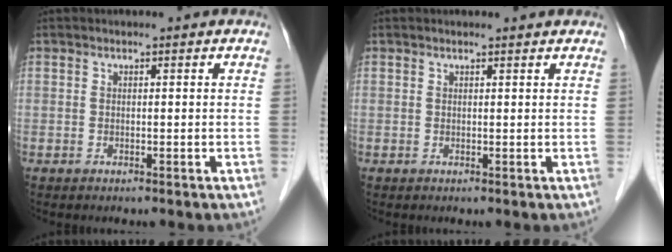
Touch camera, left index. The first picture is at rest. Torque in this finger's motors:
{"motor_torque": [0.21, -0.13, 0.03, 0.00]}